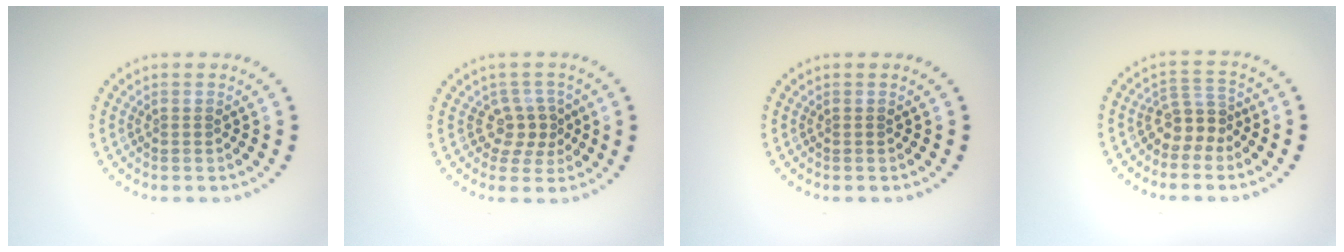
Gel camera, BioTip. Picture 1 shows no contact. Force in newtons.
{"total": 2.4, "press": 1.9, "slide": 1.5}
{"total": 0.0}
{"total": 2.7, "press": 1.9, "slide": 1.9}